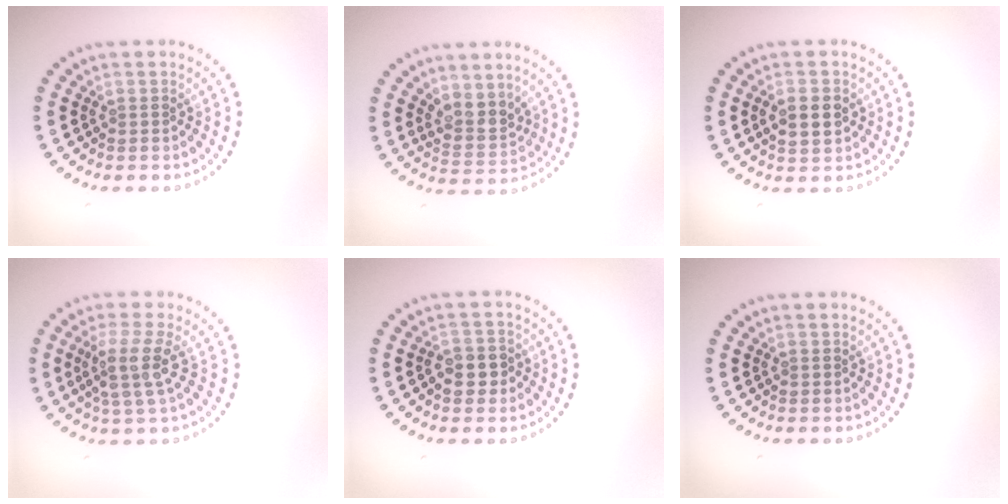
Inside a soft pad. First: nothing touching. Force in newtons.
{"total": 2.7, "press": 2.2, "slide": 1.6}
{"total": 2.7, "press": 2.7, "slide": 0.2}
{"total": 3.6, "press": 2.8, "slide": 2.3}
{"total": 2.4, "press": 2.4, "slide": 0.5}
{"total": 0.0}